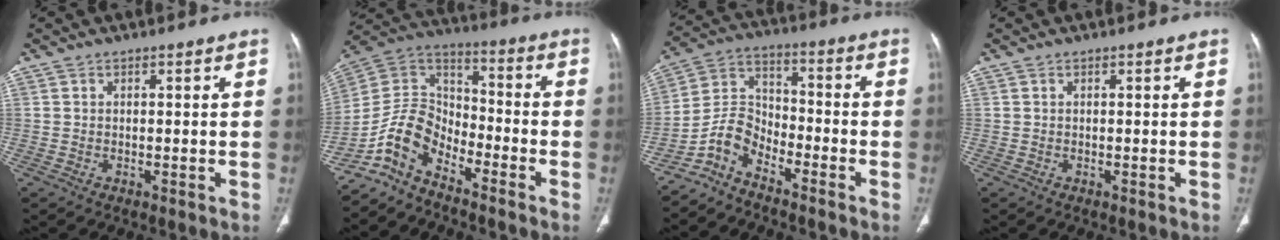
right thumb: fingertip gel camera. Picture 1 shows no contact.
{"total": 11.1, "force": [-7.8, 5.9, 5.2], "torque": [-0.084, 0.080, -0.164]}
{"total": 7.7, "force": [-6.0, 3.9, 3.0], "torque": [-0.053, 0.066, -0.130]}
{"total": 0.0}